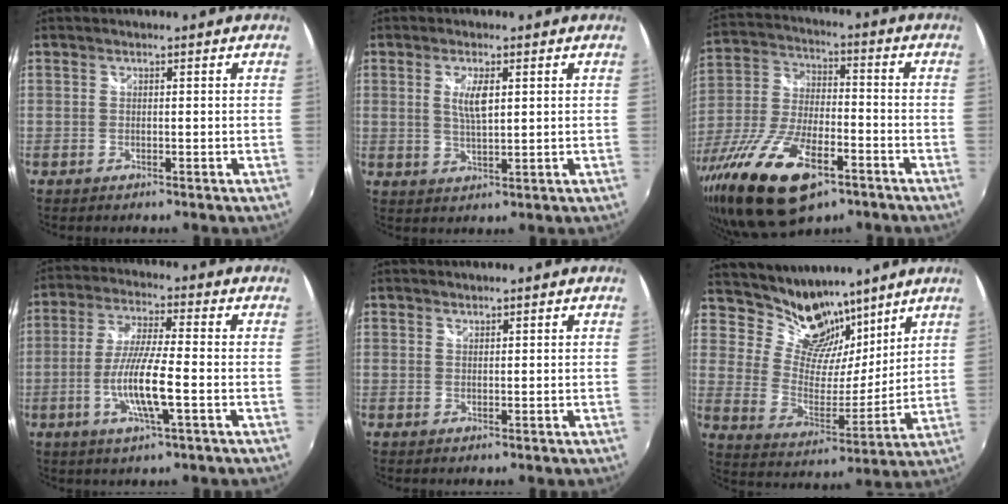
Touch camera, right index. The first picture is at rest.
{"total": 4.3, "force": [1.3, 1.4, 3.9], "torque": [-0.072, -0.004, 0.024]}
{"total": 22.2, "force": [-12.4, 9.2, 15.9], "torque": [-0.339, -0.051, -0.221]}
{"total": 10.0, "force": [-2.9, 0.8, 9.5], "torque": [-0.188, -0.008, -0.056]}
{"total": 0.7, "force": [0.6, 0.2, -0.1], "torque": [0.003, 0.001, 0.012]}
{"total": 15.3, "force": [11.9, 7.5, 6.1], "torque": [-0.124, 0.006, 0.214]}